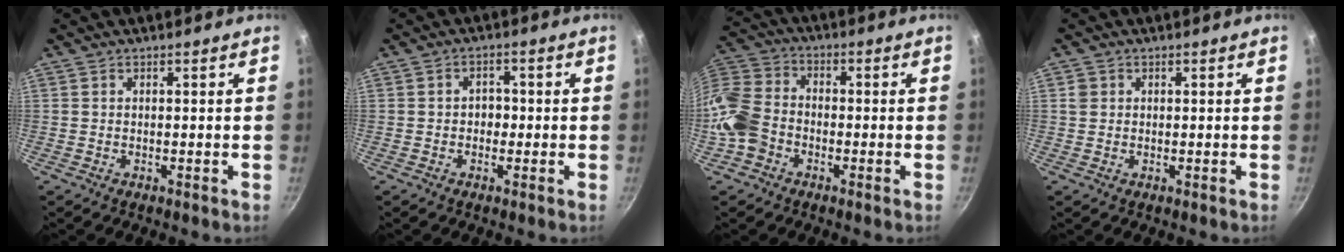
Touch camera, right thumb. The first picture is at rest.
{"total": 2.6, "force": [-0.5, 2.2, 1.4], "torque": [-0.001, 0.008, -0.008]}
{"total": 10.8, "force": [-4.0, 8.3, 5.6], "torque": [-0.096, 0.036, -0.100]}
{"total": 1.8, "force": [0.3, 1.7, 0.6], "torque": [-0.004, 0.007, 0.005]}